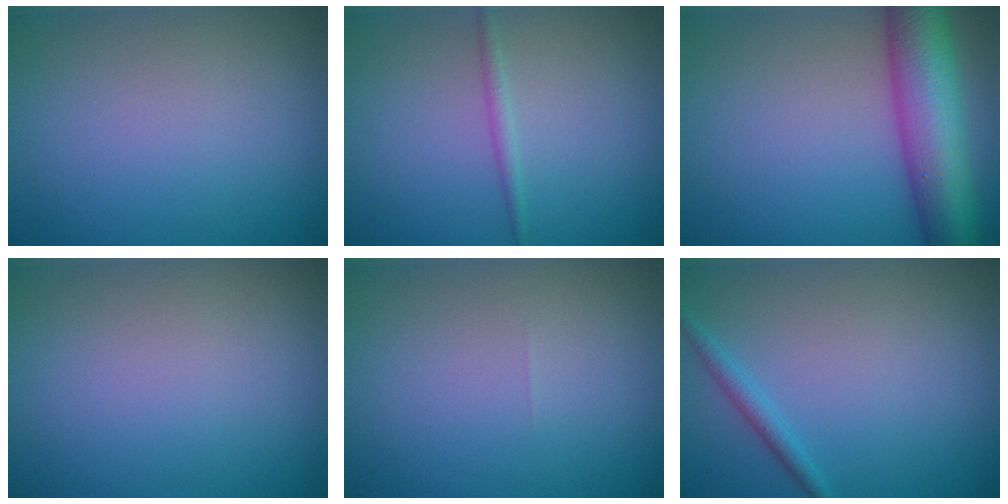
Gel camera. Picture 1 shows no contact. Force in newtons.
{"total": 1.0, "press": 1.0, "slide": 0.0}
{"total": 10.0, "press": 10.0, "slide": 0.4}
{"total": 0.0}
{"total": 0.0}
{"total": 1.5, "press": 1.5, "slide": 0.1}